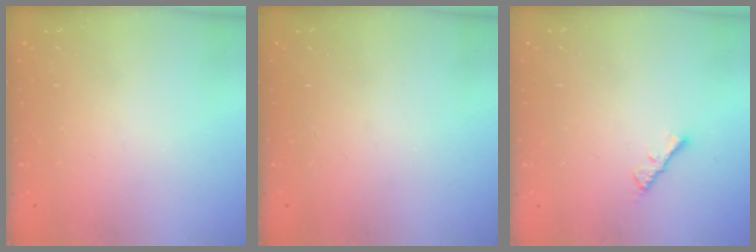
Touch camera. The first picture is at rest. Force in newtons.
{"total": 0.0}
{"total": 2.3, "press": 2.2, "slide": 0.4}